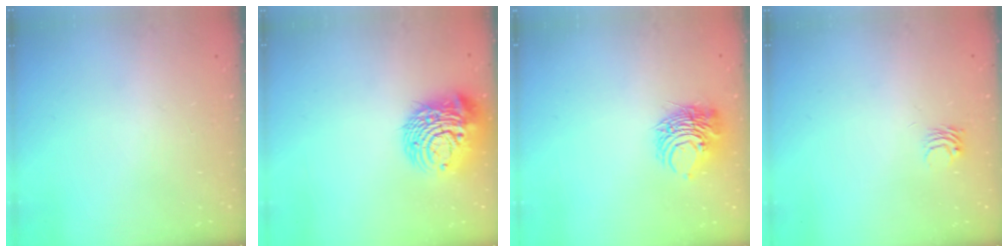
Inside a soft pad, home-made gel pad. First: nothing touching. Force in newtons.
{"total": 14.8, "press": 14.7, "slide": 1.5}
{"total": 9.4, "press": 9.4, "slide": 0.9}
{"total": 3.3, "press": 3.3, "slide": 0.0}